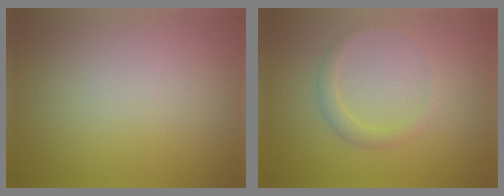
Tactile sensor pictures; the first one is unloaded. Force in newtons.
{"total": 1.5, "press": 1.5, "slide": 0.1}